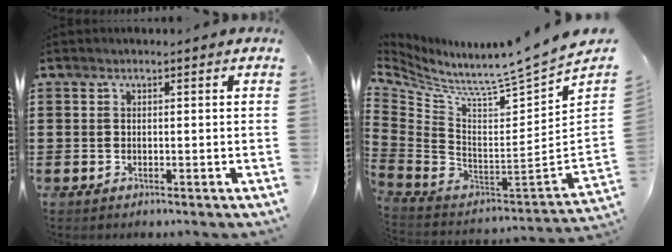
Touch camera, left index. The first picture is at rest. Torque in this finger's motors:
{"motor_torque": [-0.59, 0.10, -0.32, 0.02]}